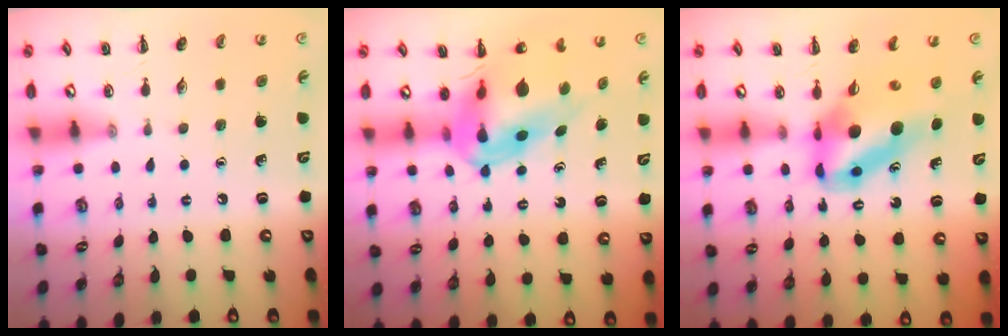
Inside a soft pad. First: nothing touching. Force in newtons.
{"total": 10.8, "press": 10.2, "slide": 3.4}
{"total": 10.2, "press": 9.7, "slide": 3.0}